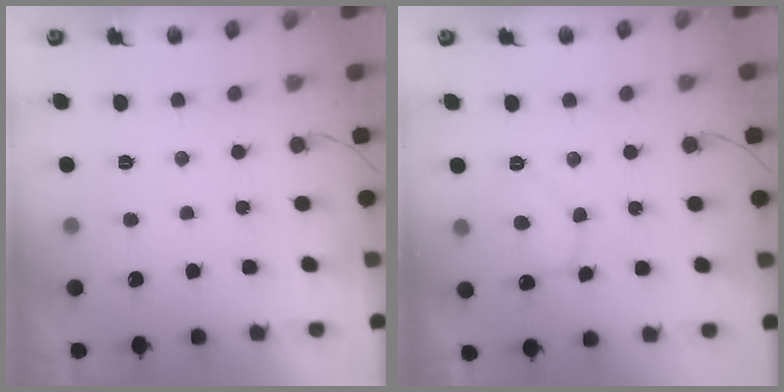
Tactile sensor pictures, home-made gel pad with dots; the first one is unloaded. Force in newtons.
{"total": 9.1, "press": 9.0, "slide": 0.8}